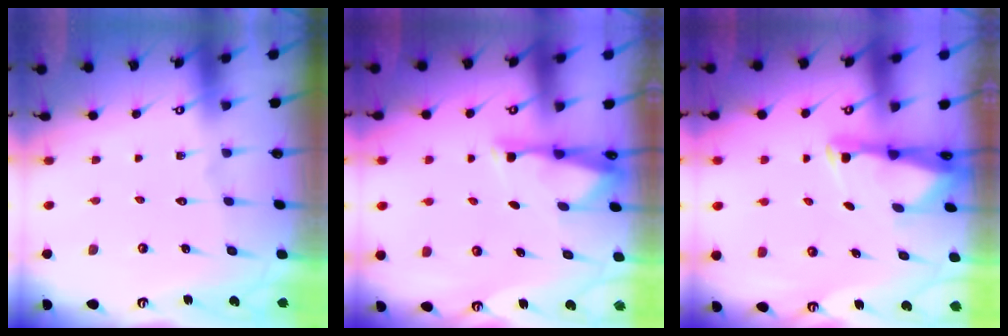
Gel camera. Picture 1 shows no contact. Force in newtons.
{"total": 3.1, "press": 3.0, "slide": 0.6}
{"total": 2.7, "press": 2.7, "slide": 0.5}